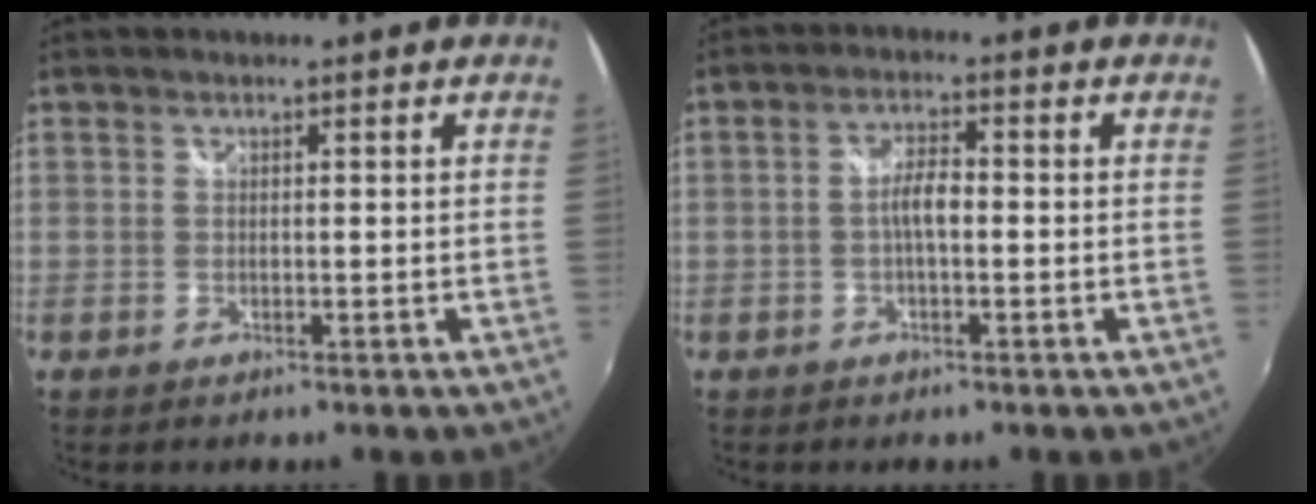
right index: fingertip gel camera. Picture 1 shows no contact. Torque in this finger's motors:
{"motor_torque": [0.51, 0.00, 0.36, 0.07]}